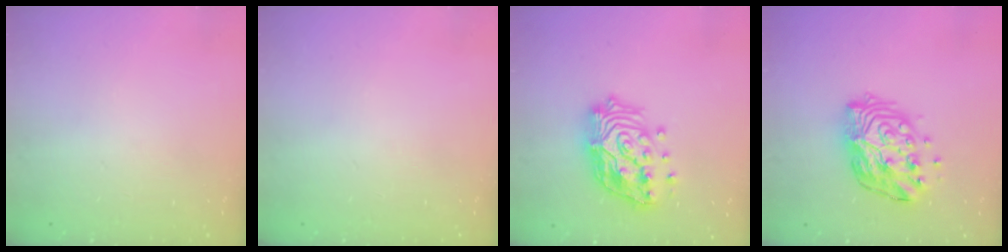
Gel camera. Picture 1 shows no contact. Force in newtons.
{"total": 0.0}
{"total": 19.6, "press": 19.5, "slide": 2.3}
{"total": 14.2, "press": 14.2, "slide": 1.3}